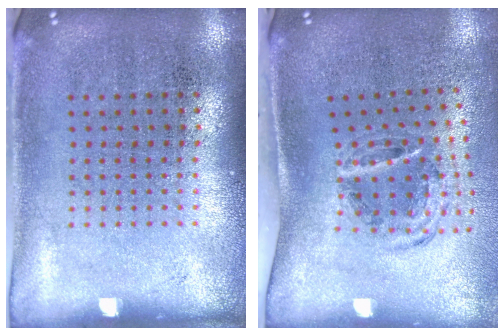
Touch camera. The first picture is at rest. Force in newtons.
{"total": 1.2, "press": 1.0, "slide": 0.6}